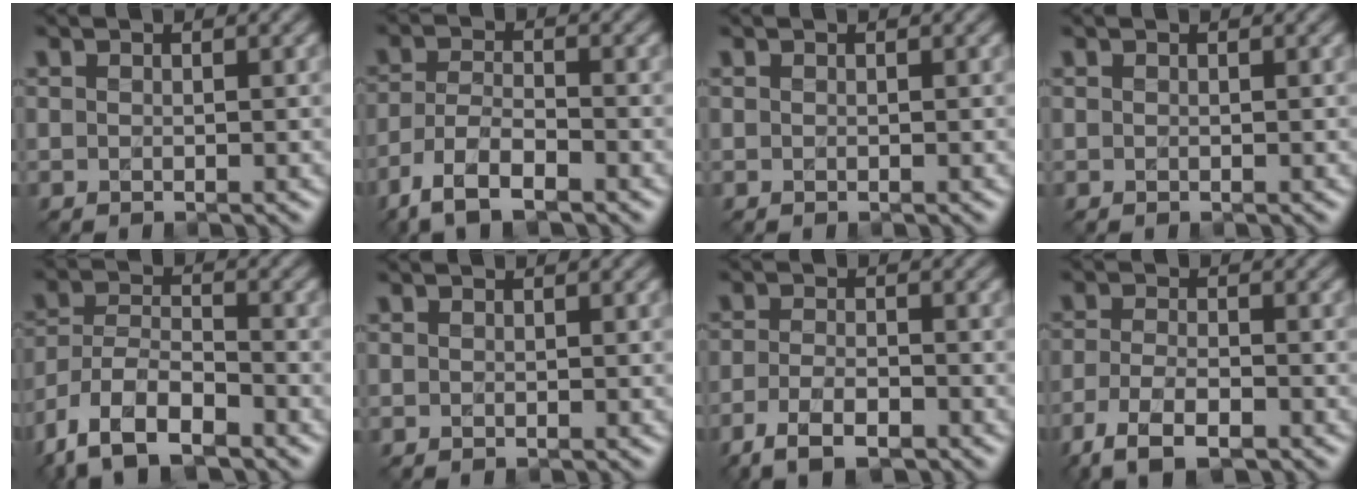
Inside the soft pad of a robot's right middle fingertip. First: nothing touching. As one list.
[{"total": 5.5, "force": [-3.9, 1.9, 3.4], "torque": [-0.070, -0.005, -0.078]}, {"total": 0.0}, {"total": 0.0}, {"total": 9.7, "force": [-6.8, 4.1, 5.6], "torque": [-0.110, -0.011, -0.131]}, {"total": 0.0}, {"total": 4.4, "force": [-2.9, 1.6, 3.0], "torque": [-0.059, -0.006, -0.057]}, {"total": 5.2, "force": [-3.4, 1.9, 3.3], "torque": [-0.071, -0.010, -0.069]}]